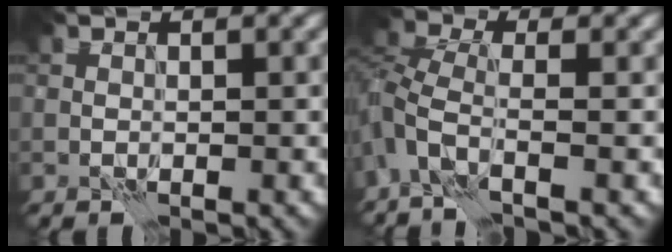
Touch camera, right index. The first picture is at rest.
{"total": 3.2, "force": [-2.1, 0.9, 2.2], "torque": [-0.056, 0.002, -0.062]}